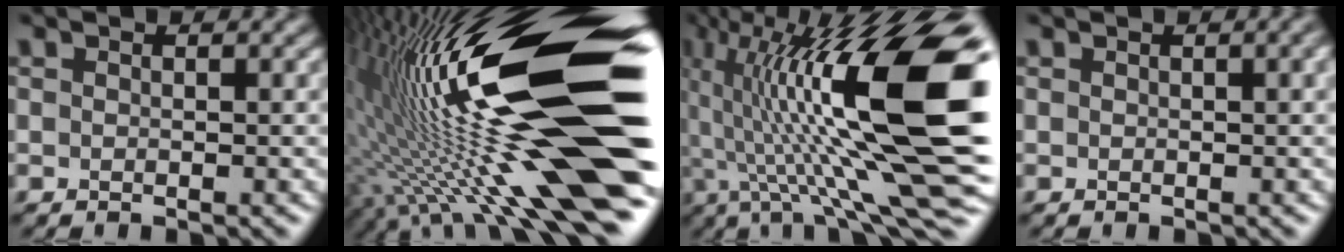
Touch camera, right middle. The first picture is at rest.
{"total": 21.5, "force": [0.2, 5.4, 20.8], "torque": [-0.330, -0.002, -0.011]}
{"total": 18.5, "force": [2.6, 5.3, 17.5], "torque": [-0.284, 0.025, 0.051]}
{"total": 2.2, "force": [0.7, 0.8, 1.9], "torque": [-0.014, 0.006, 0.010]}